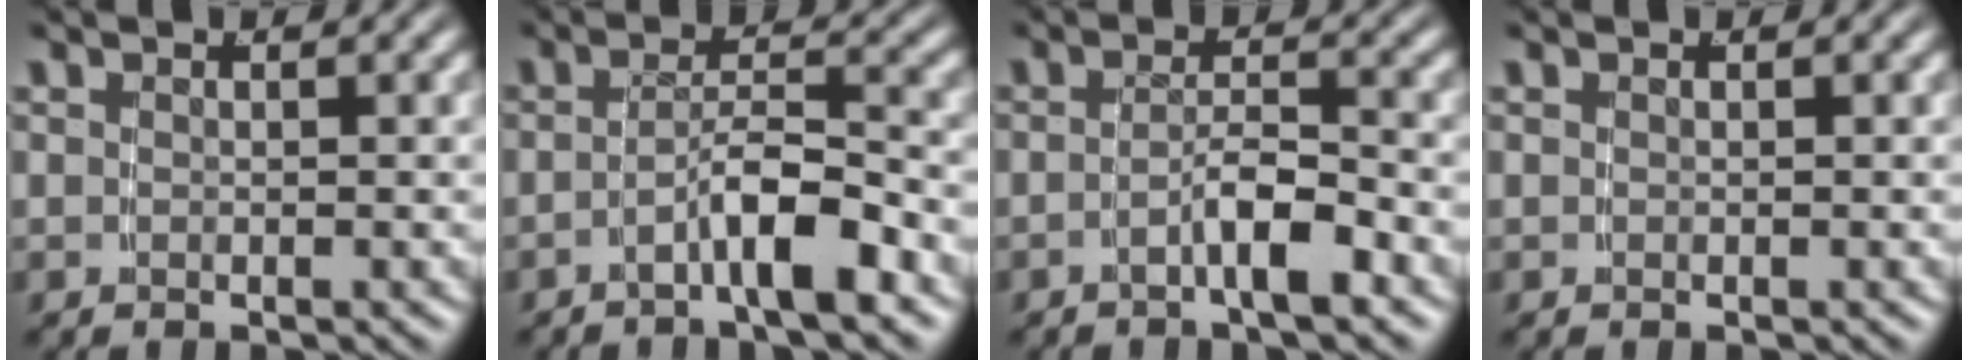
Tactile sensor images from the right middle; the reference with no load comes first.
{"total": 4.0, "force": [-2.7, 0.4, 3.0], "torque": [-0.045, 0.003, -0.047]}
{"total": 3.0, "force": [-2.0, 0.1, 2.2], "torque": [-0.032, 0.000, -0.036]}
{"total": 0.0}